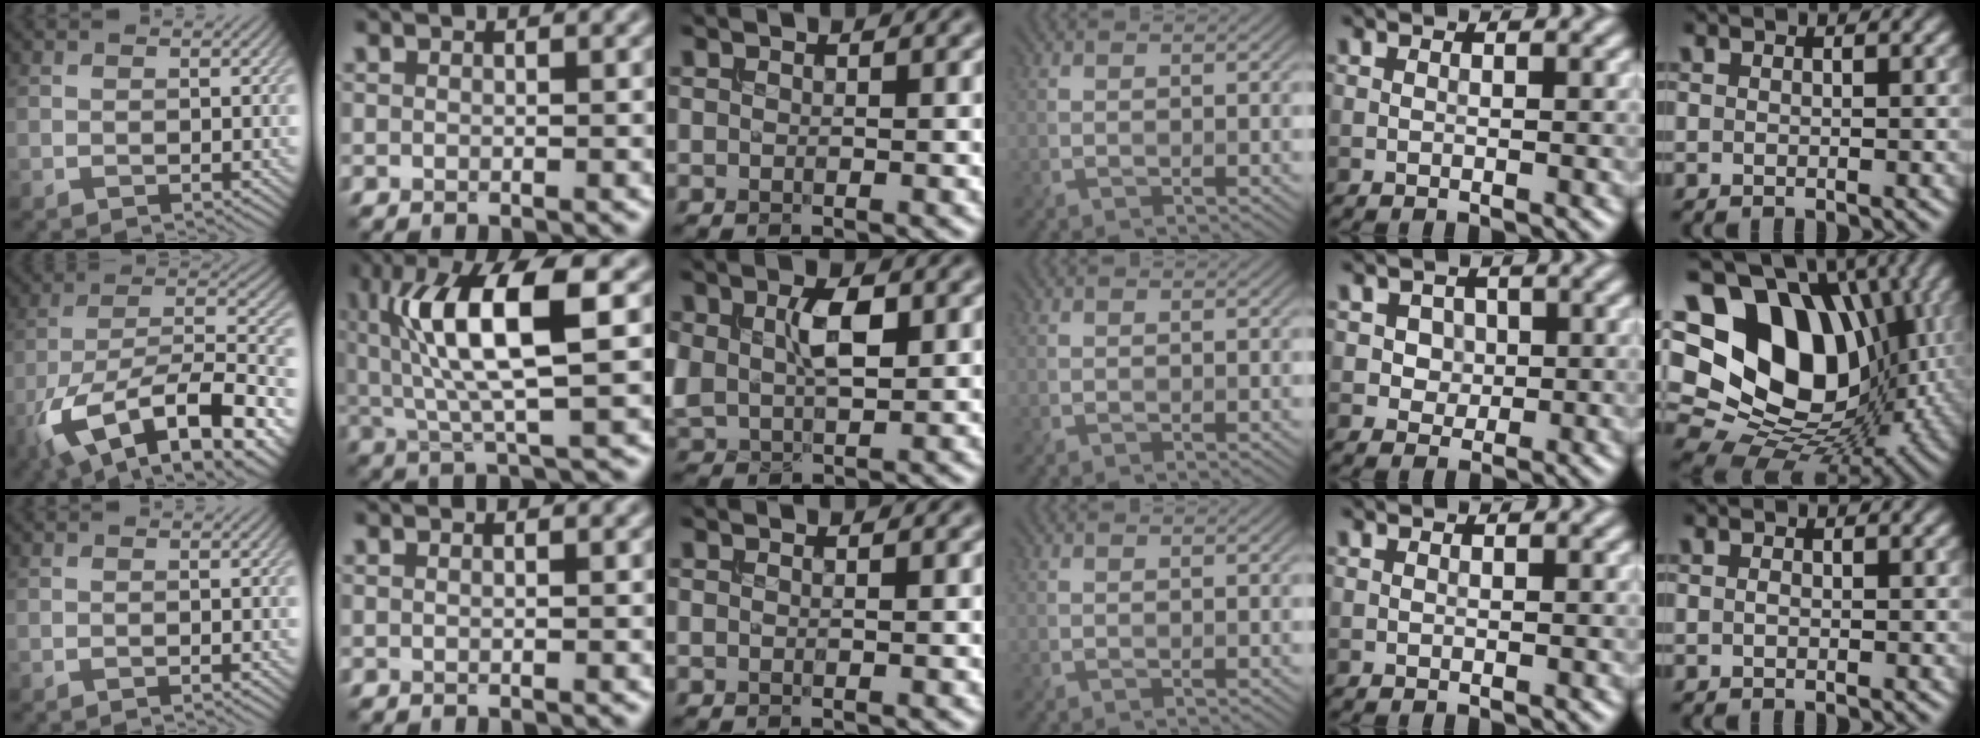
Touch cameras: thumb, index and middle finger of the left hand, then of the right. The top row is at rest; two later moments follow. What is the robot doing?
{"motion": "insert", "object": "drawer"}